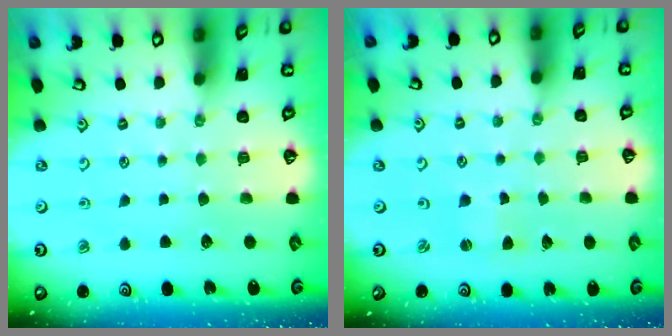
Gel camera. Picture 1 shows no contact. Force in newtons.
{"total": 2.0, "press": 2.0, "slide": 0.3}